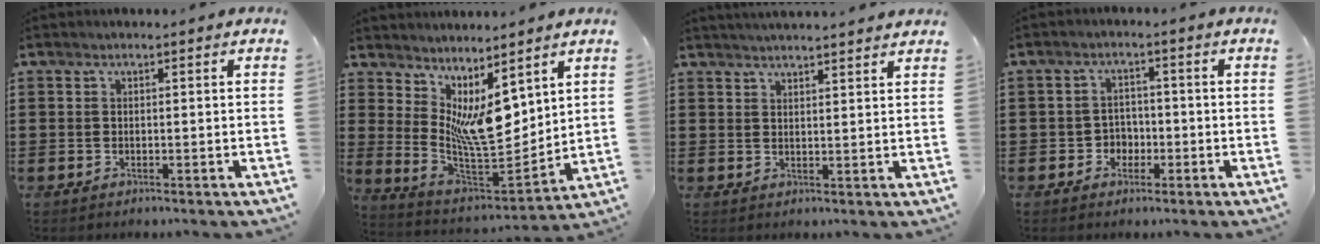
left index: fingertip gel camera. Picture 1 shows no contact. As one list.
[{"total": 8.7, "force": [4.1, 3.5, 6.8], "torque": [-0.138, -0.031, 0.078]}, {"total": 2.5, "force": [2.4, -0.4, 0.2], "torque": [-0.010, -0.009, 0.046]}, {"total": 2.8, "force": [-1.3, 2.2, 0.9], "torque": [-0.026, 0.005, -0.031]}]